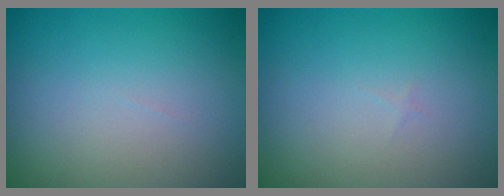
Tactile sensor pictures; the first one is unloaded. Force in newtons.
{"total": 0.0}